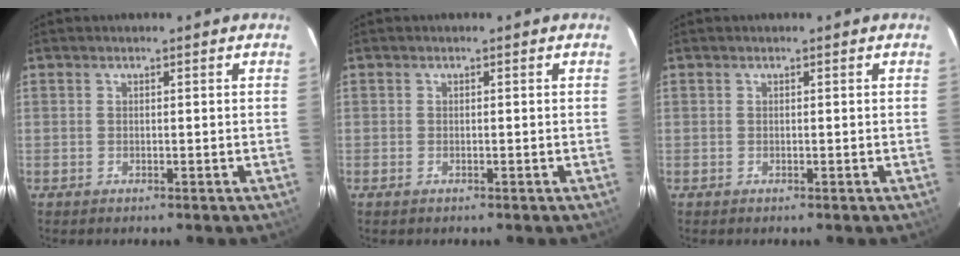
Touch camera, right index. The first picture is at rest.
{"total": 0.6, "force": [-0.4, 0.3, 0.3], "torque": [-0.007, -0.002, -0.008]}
{"total": 0.0}